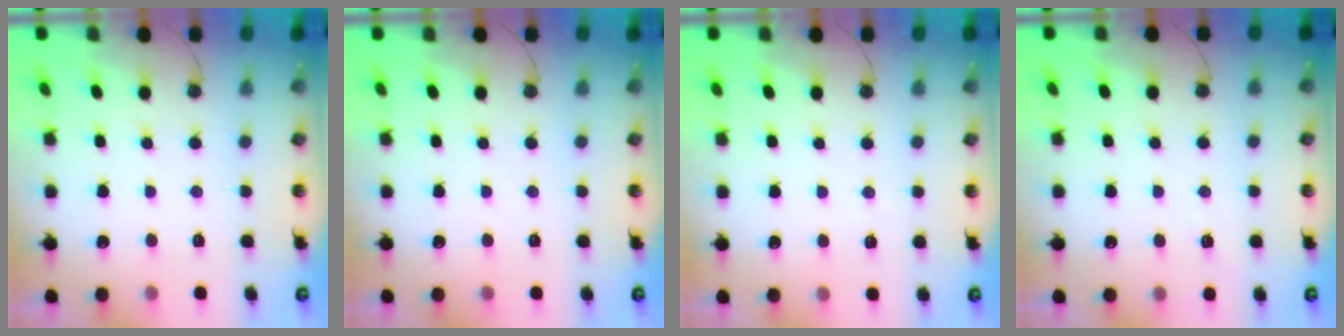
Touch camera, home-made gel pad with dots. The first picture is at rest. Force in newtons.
{"total": 0.0}
{"total": 4.7, "press": 1.7, "slide": 4.3}
{"total": 3.7, "press": 3.3, "slide": 1.7}